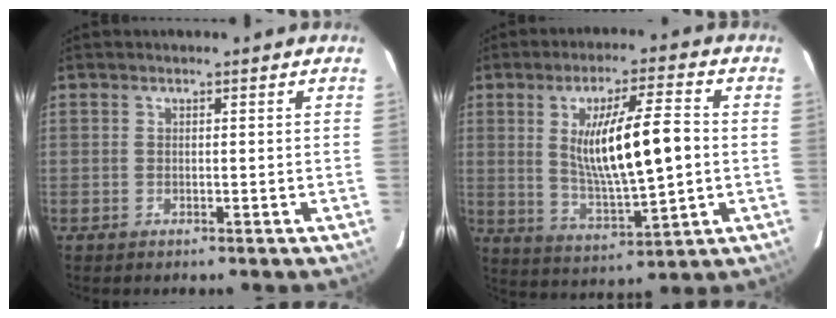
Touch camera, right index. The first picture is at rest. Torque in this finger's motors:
{"motor_torque": [1.29, 0.68, 0.43, 0.16]}